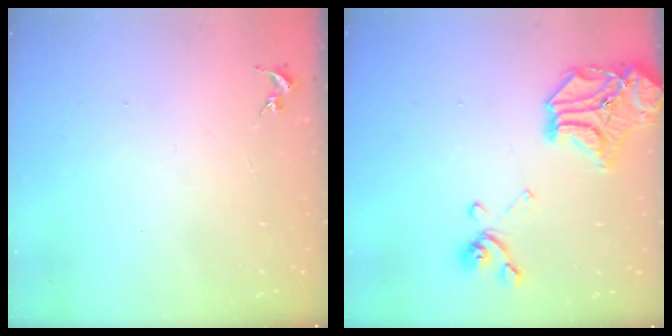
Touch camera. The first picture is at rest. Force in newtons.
{"total": 19.2, "press": 19.0, "slide": 2.5}